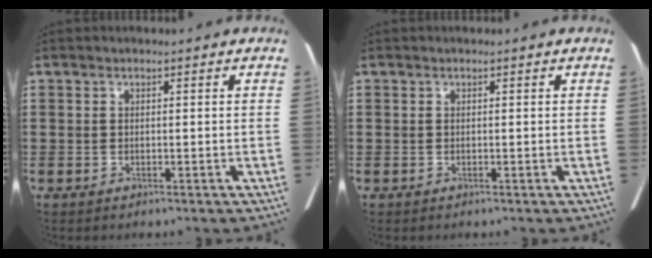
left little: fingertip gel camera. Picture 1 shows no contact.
{"total": 0.0}